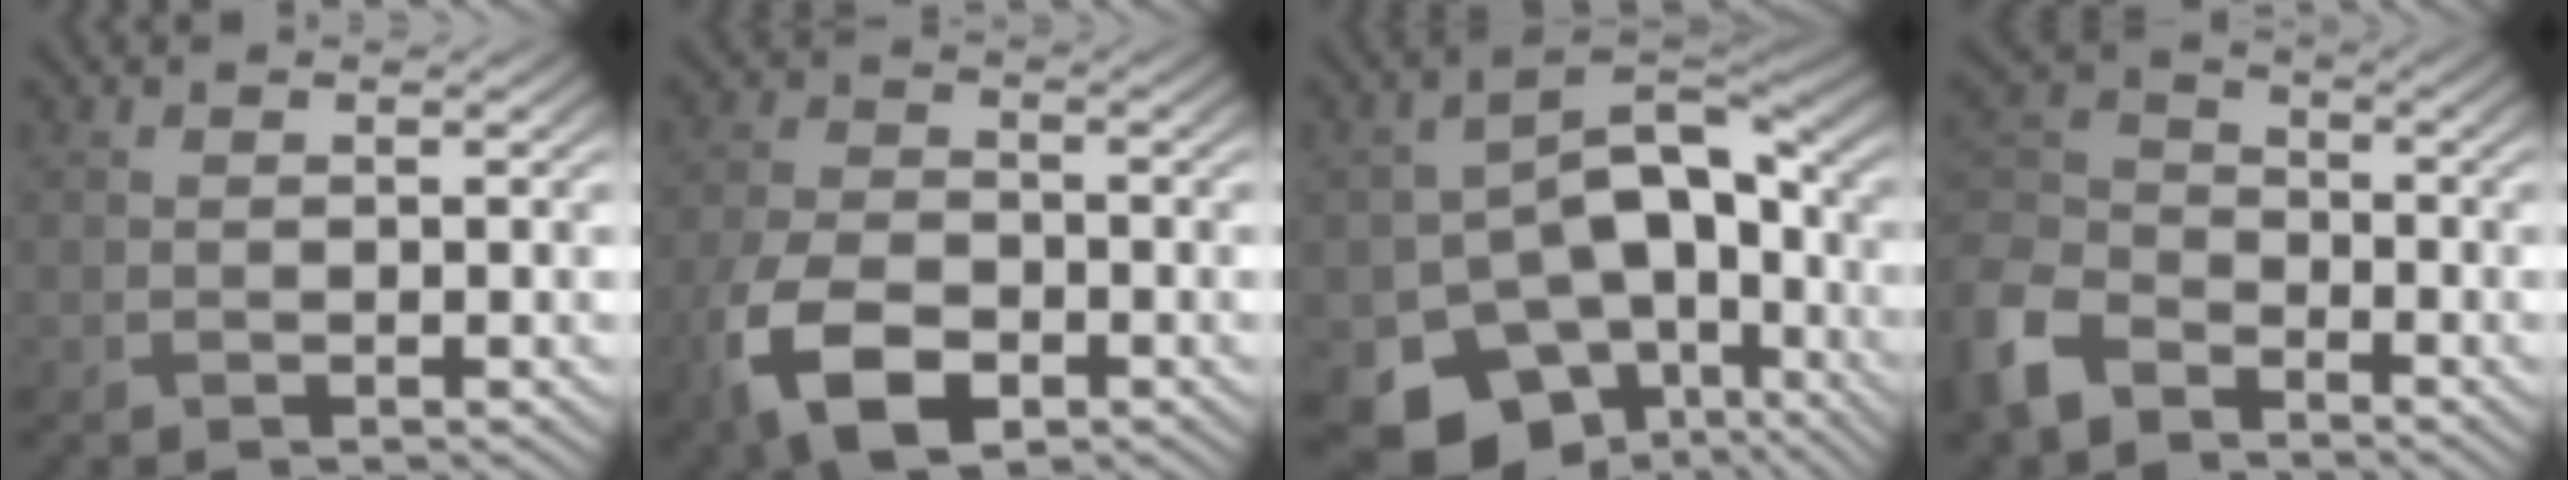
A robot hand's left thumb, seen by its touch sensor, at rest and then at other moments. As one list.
[{"total": 9.5, "force": [-4.4, 5.6, 6.3], "torque": [-0.162, -0.023, -0.083]}, {"total": 15.5, "force": [-4.3, 10.6, 10.5], "torque": [-0.185, -0.040, -0.049]}, {"total": 9.4, "force": [-6.2, 5.7, 4.2], "torque": [-0.126, -0.012, -0.146]}]